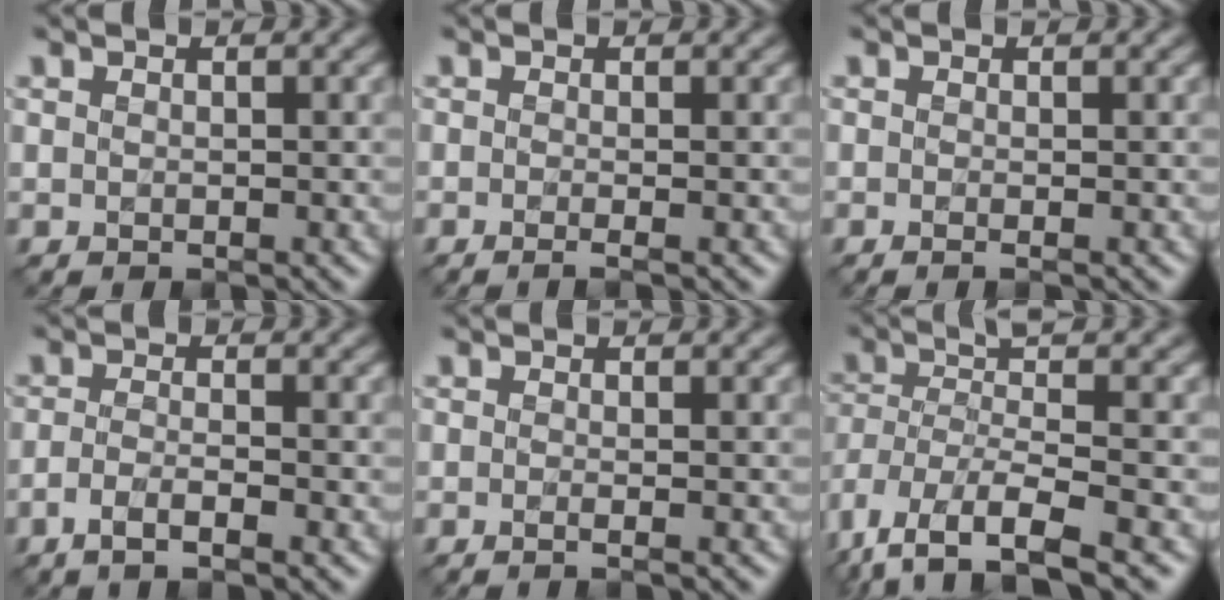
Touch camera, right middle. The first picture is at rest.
{"total": 1.6, "force": [-0.4, 0.6, 1.4], "torque": [-0.013, -0.009, -0.021]}
{"total": 1.0, "force": [-0.3, 0.3, 0.9], "torque": [-0.012, -0.009, -0.009]}
{"total": 2.6, "force": [-1.4, 0.7, 2.1], "torque": [-0.040, -0.002, -0.032]}
{"total": 1.6, "force": [-0.3, 0.7, 1.4], "torque": [-0.013, -0.013, -0.020]}
{"total": 8.6, "force": [-4.0, 3.0, 6.9], "torque": [-0.144, -0.017, -0.074]}